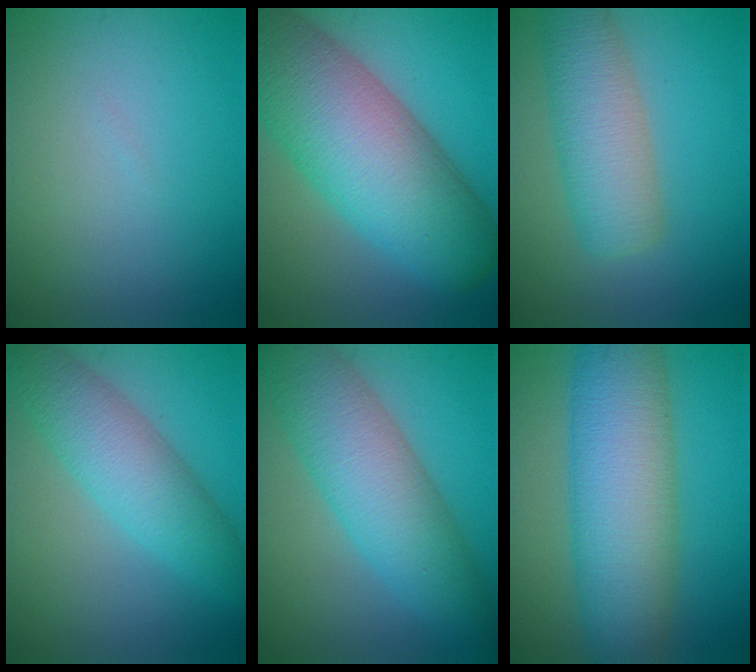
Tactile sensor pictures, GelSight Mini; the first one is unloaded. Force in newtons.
{"total": 14.3, "press": 14.2, "slide": 0.5}
{"total": 5.9, "press": 5.9, "slide": 0.3}
{"total": 5.8, "press": 5.8, "slide": 0.1}
{"total": 8.3, "press": 8.3, "slide": 0.2}
{"total": 10.6, "press": 10.6, "slide": 0.3}